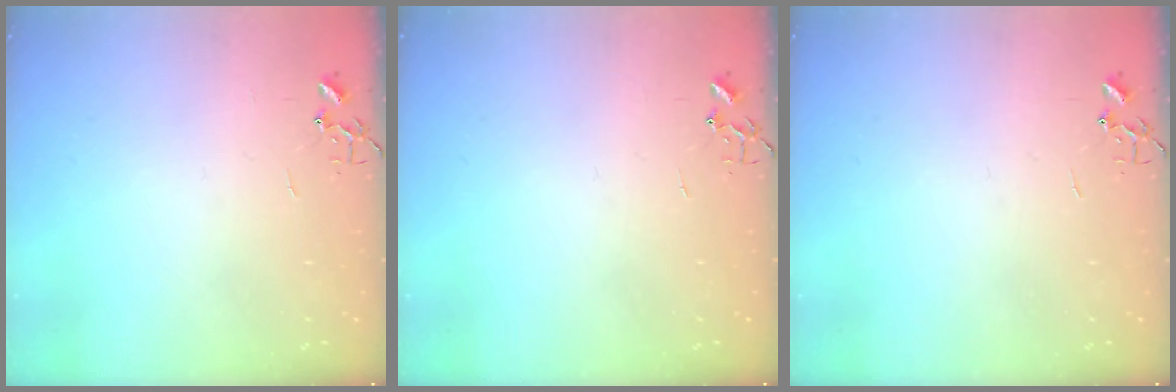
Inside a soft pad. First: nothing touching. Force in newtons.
{"total": 0.0}
{"total": 0.0}